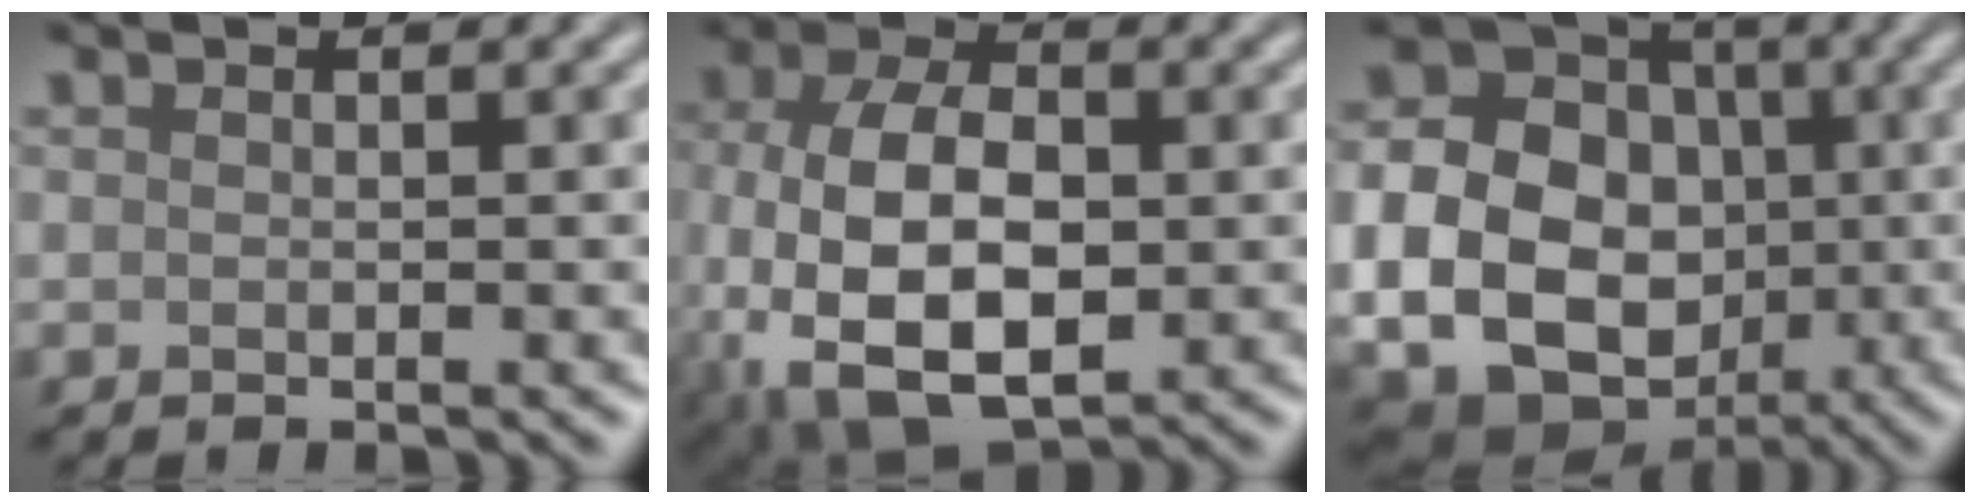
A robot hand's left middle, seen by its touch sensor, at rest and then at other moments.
{"total": 11.0, "force": [-2.1, 6.7, 8.4], "torque": [-0.195, -0.022, -0.037]}
{"total": 16.0, "force": [-2.1, 13.6, 8.2], "torque": [-0.167, -0.008, -0.051]}